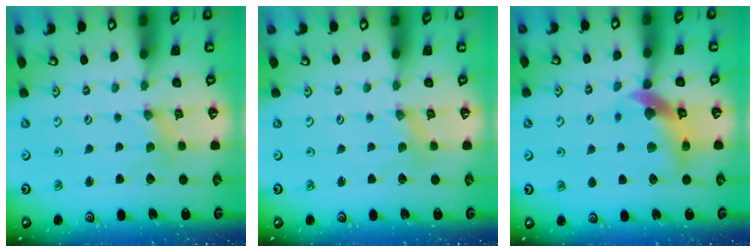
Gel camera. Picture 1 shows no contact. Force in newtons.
{"total": 0.0}
{"total": 11.8, "press": 11.7, "slide": 1.6}